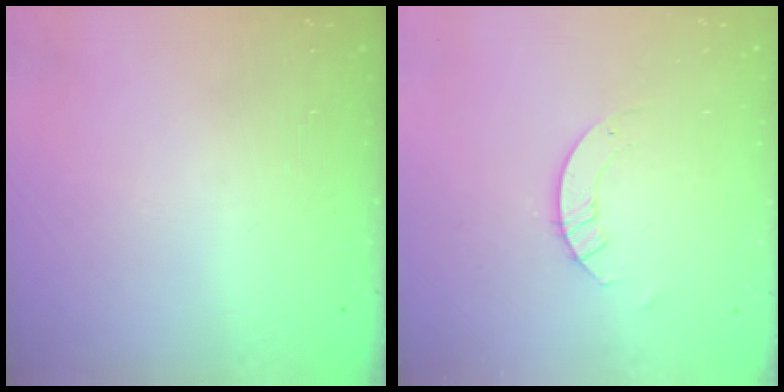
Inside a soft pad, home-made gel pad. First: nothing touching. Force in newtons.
{"total": 3.3, "press": 3.3, "slide": 0.2}